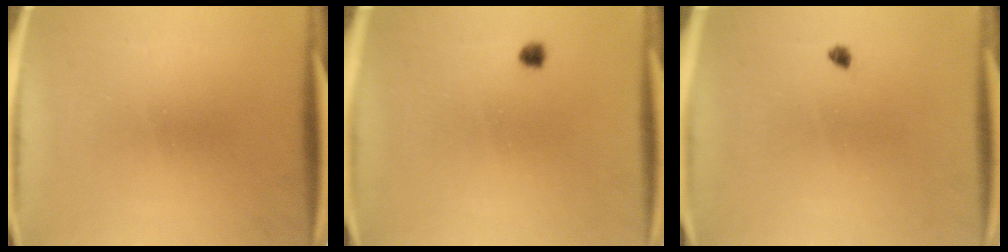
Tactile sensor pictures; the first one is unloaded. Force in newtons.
{"total": 1.2}
{"total": 0.9}